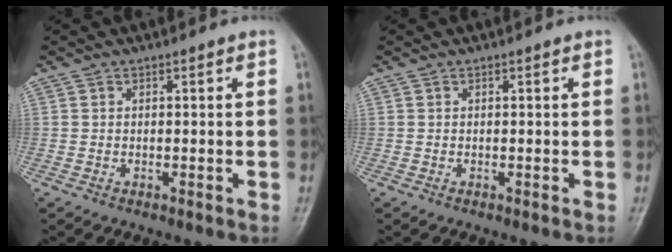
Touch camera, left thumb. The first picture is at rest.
{"total": 0.0}